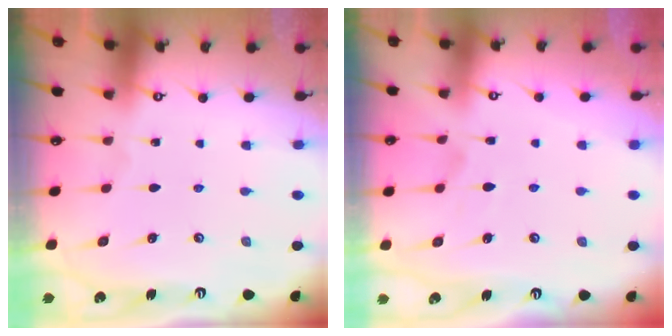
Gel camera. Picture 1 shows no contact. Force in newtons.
{"total": 3.0, "press": 2.8, "slide": 1.2}